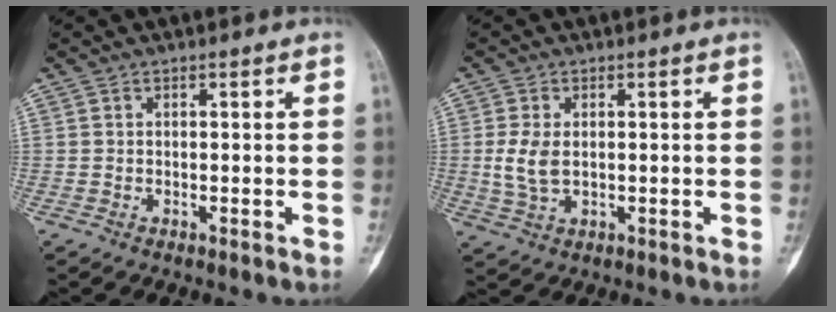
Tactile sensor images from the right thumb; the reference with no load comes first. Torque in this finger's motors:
{"motor_torque": [0.68, 0.25, 0.17, -0.52, 0.08]}